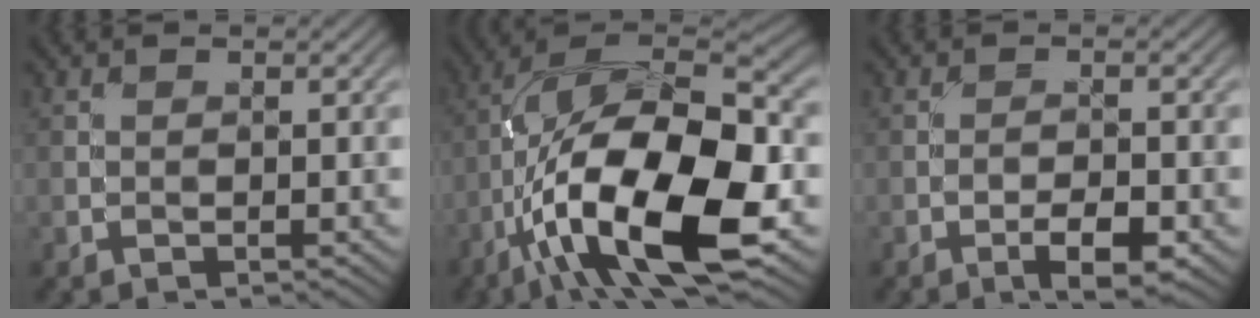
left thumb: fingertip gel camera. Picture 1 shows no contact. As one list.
[{"total": 17.8, "force": [-6.5, 6.7, 15.2], "torque": [-0.280, -0.001, -0.117]}, {"total": 4.1, "force": [-2.2, 1.2, 3.2], "torque": [-0.053, 0.004, -0.034]}]